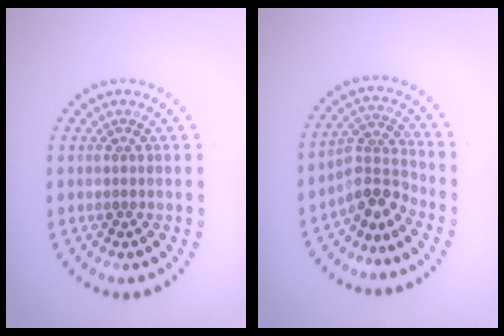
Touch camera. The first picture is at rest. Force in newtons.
{"total": 3.5, "press": 2.4, "slide": 2.5}